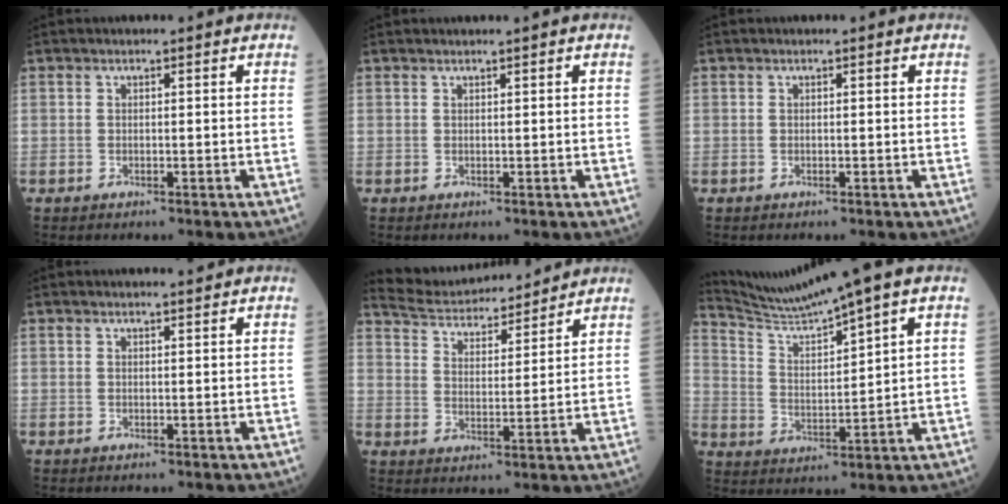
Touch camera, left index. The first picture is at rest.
{"total": 1.3, "force": [1.2, -0.1, 0.6], "torque": [-0.006, 0.012, 0.021]}
{"total": 0.0}
{"total": 1.7, "force": [1.7, 0.0, 0.4], "torque": [-0.007, 0.004, 0.026]}
{"total": 12.8, "force": [12.3, 2.0, 2.7], "torque": [-0.049, 0.014, 0.199]}
{"total": 9.5, "force": [8.3, -2.0, 4.2], "torque": [-0.091, 0.004, 0.164]}